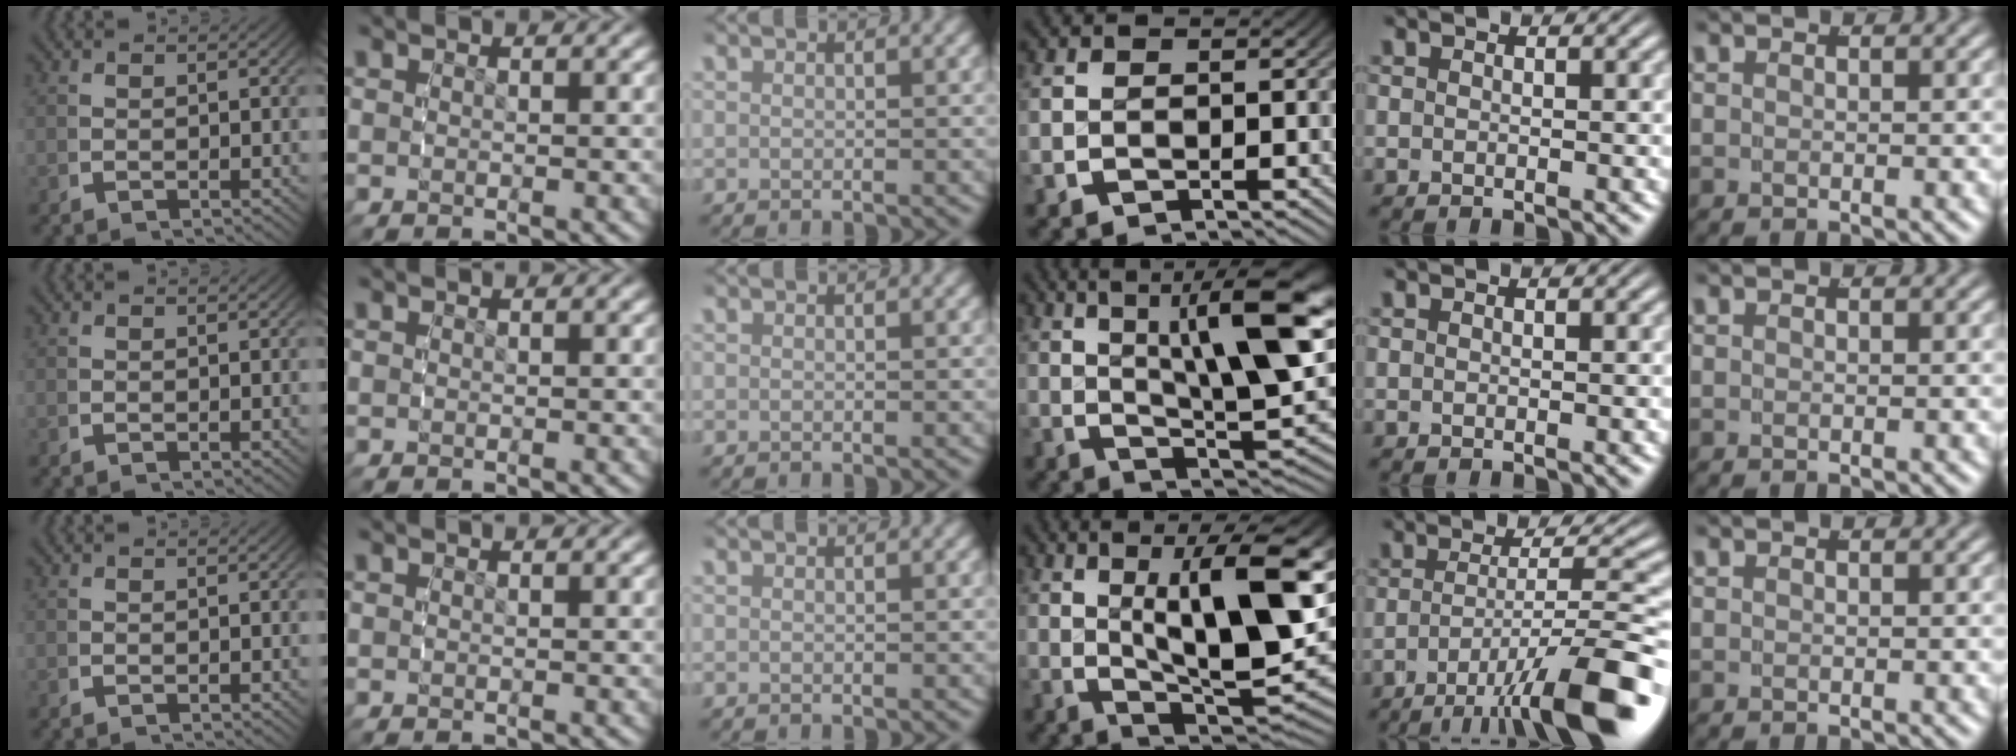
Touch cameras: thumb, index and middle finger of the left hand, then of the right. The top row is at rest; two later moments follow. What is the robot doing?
{"motion": "grasp_and_lifting", "object": "camera"}